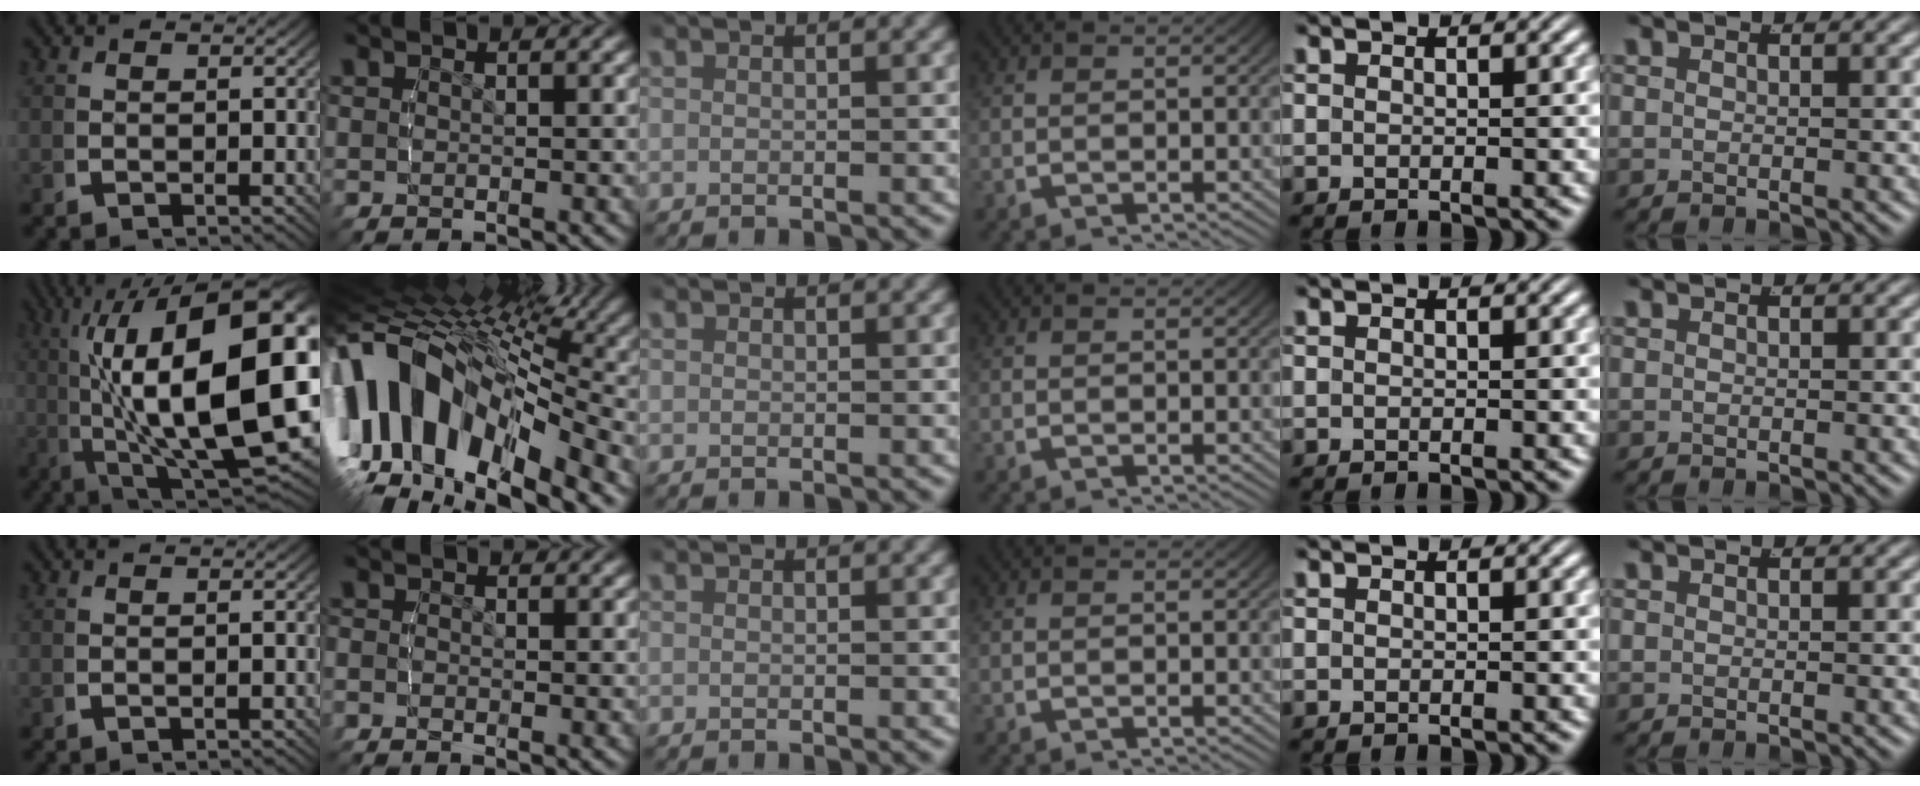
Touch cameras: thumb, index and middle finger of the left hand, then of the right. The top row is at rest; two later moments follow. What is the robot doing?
{"motion": "lift_and_place", "object": "toy banana"}